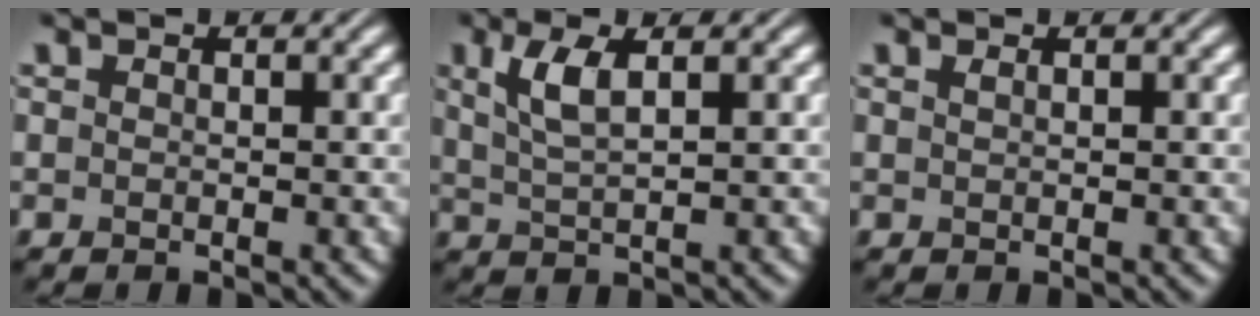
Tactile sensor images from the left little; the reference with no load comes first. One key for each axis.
{"total": 3.3, "fx": 1.3, "fy": 1.0, "fz": 2.9, "tx": -0.064, "ty": 0.001, "tz": 0.027}
{"total": 0.6, "fx": 0.3, "fy": 0.2, "fz": 0.4, "tx": -0.006, "ty": 0.002, "tz": 0.003}